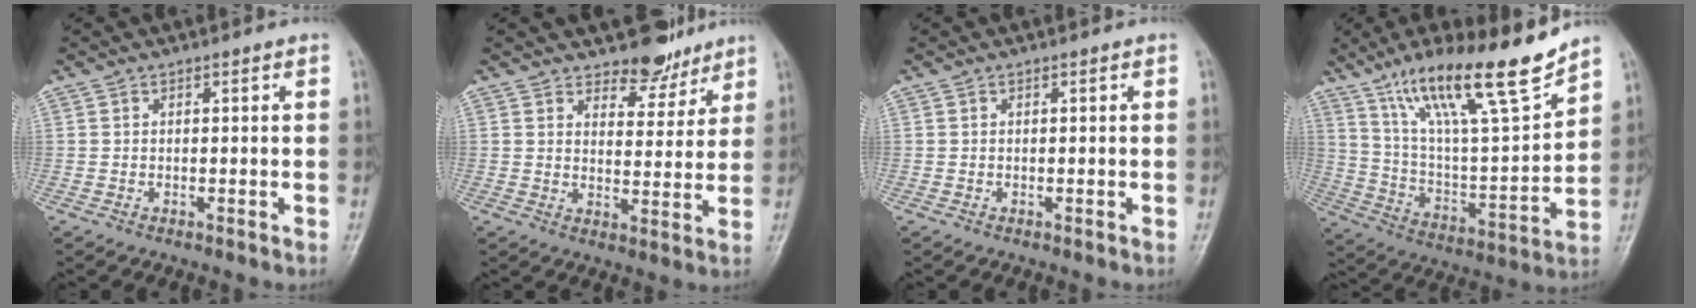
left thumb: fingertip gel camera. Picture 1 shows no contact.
{"total": 6.8, "force": [5.8, 3.3, 1.5], "torque": [0.009, -0.047, 0.088]}
{"total": 0.0}
{"total": 21.2, "force": [15.1, 3.4, 14.5], "torque": [-0.218, -0.069, 0.268]}